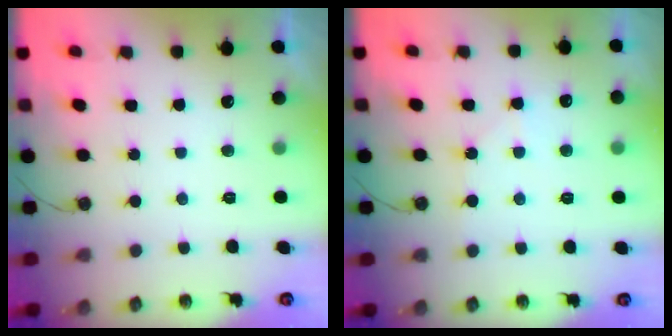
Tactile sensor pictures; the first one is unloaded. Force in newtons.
{"total": 7.2, "press": 7.2, "slide": 0.6}